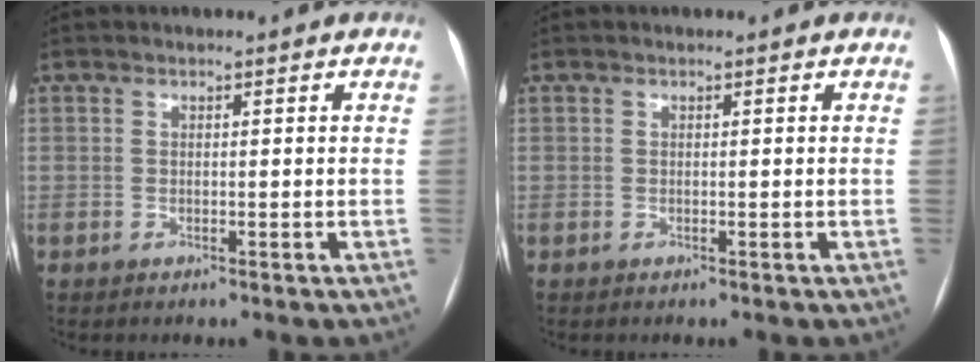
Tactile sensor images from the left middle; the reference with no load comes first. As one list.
[{"total": 0.0}]